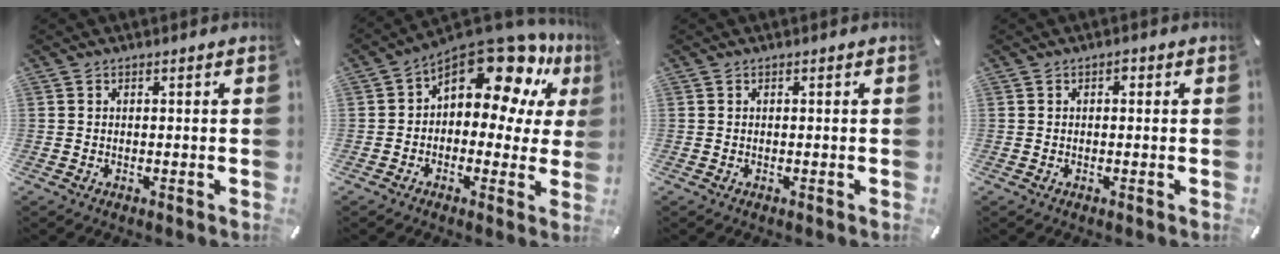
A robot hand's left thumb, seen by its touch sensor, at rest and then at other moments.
{"total": 17.3, "force": [10.3, 8.8, 10.8], "torque": [-0.161, -0.077, 0.180]}
{"total": 0.0}
{"total": 0.9, "force": [0.1, 0.6, 0.6], "torque": [-0.013, 0.005, 0.000]}